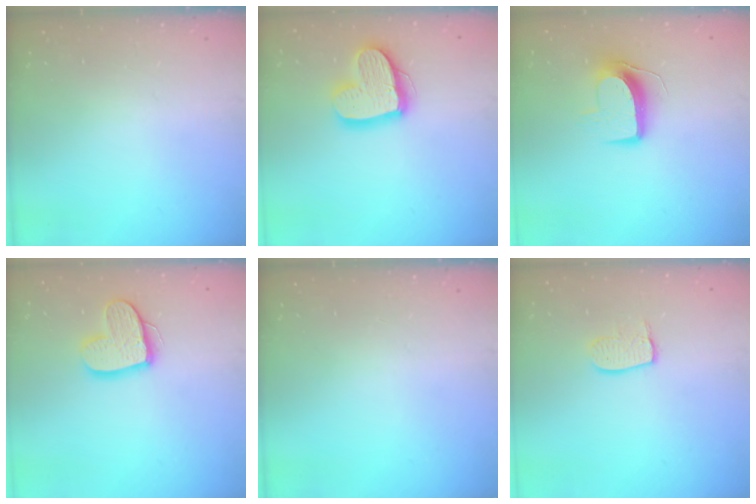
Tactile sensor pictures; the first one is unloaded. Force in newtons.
{"total": 16.5, "press": 16.5, "slide": 1.6}
{"total": 9.6, "press": 9.6, "slide": 0.2}
{"total": 13.7, "press": 13.6, "slide": 1.1}
{"total": 0.0}
{"total": 7.6, "press": 7.6, "slide": 0.2}